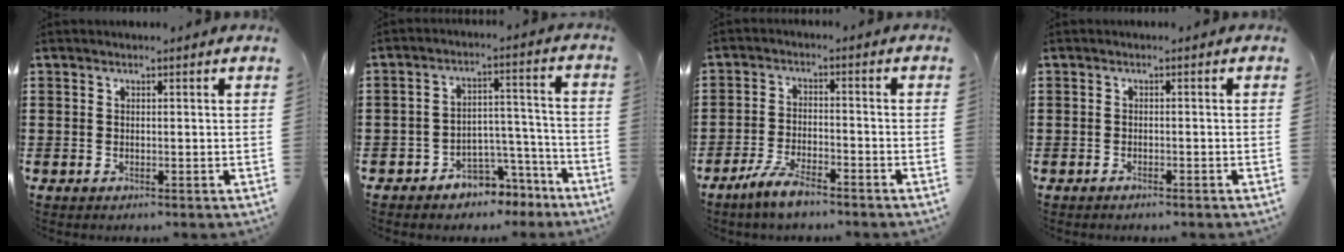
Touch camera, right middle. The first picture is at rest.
{"total": 4.7, "force": [-4.3, 1.9, 0.3], "torque": [-0.016, 0.011, -0.087]}
{"total": 5.2, "force": [-4.2, 1.0, 2.9], "torque": [-0.076, -0.006, -0.083]}
{"total": 0.9, "force": [-0.9, 0.0, 0.2], "torque": [-0.009, -0.003, -0.016]}